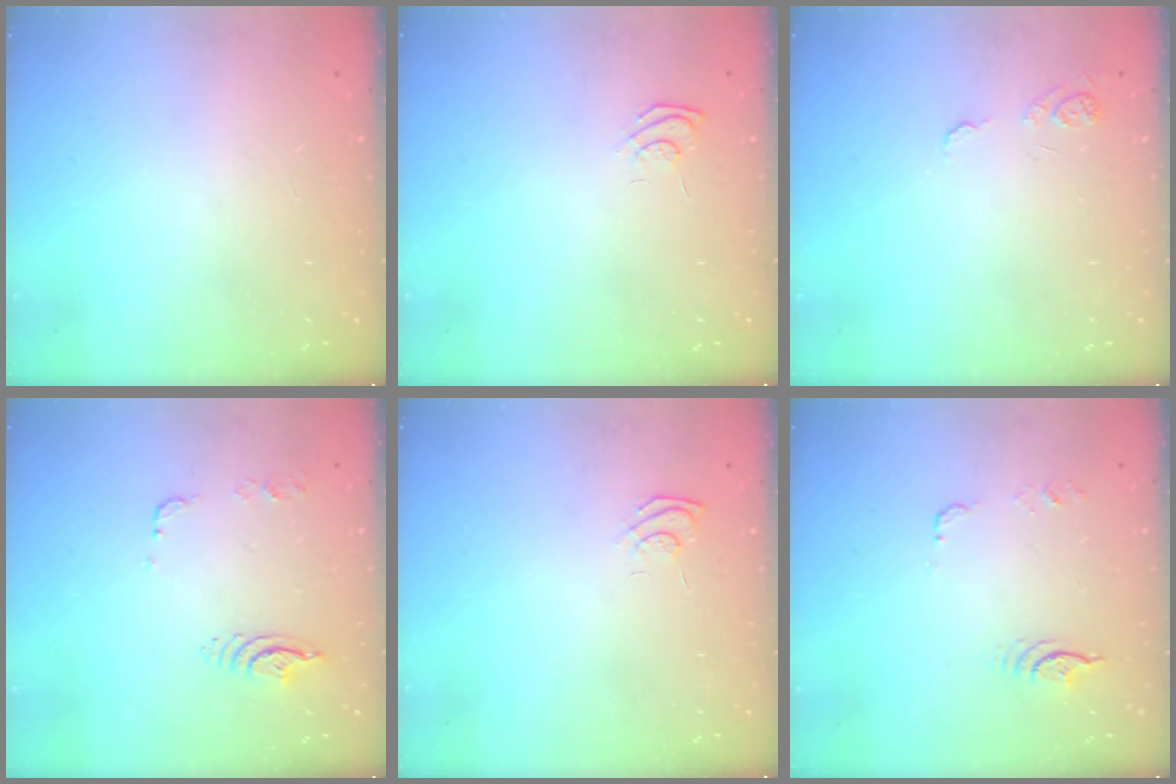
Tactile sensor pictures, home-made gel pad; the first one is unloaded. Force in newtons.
{"total": 6.1, "press": 5.9, "slide": 1.4}
{"total": 7.2, "press": 7.2, "slide": 0.7}
{"total": 8.3, "press": 8.3, "slide": 0.8}
{"total": 6.1, "press": 5.9, "slide": 1.4}
{"total": 14.8, "press": 7.2, "slide": 12.9}